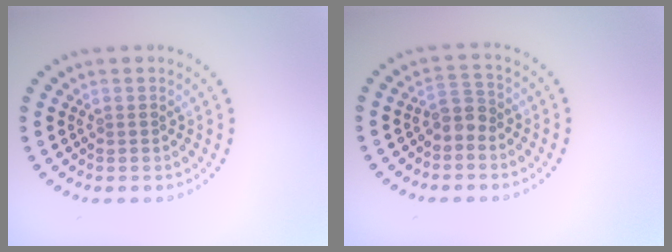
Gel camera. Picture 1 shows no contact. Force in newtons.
{"total": 1.9, "press": 1.6, "slide": 1.1}